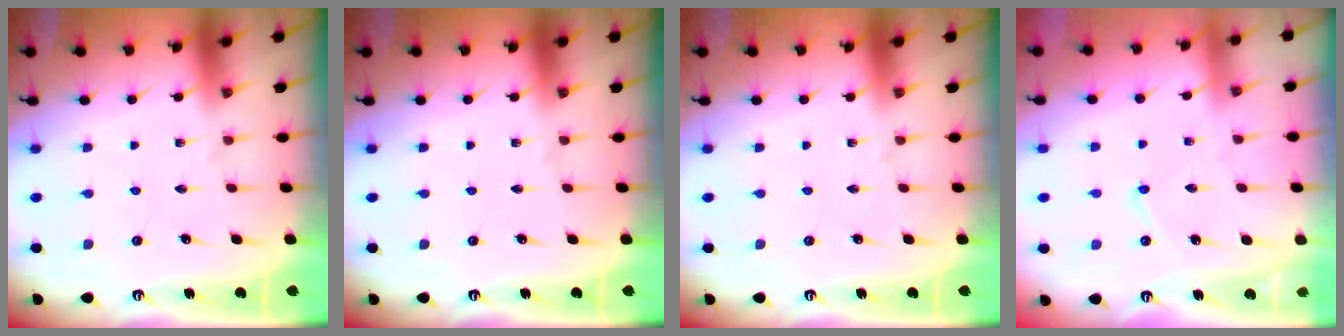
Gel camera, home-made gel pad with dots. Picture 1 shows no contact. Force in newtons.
{"total": 0.0}
{"total": 0.0}
{"total": 4.7, "press": 4.6, "slide": 0.4}